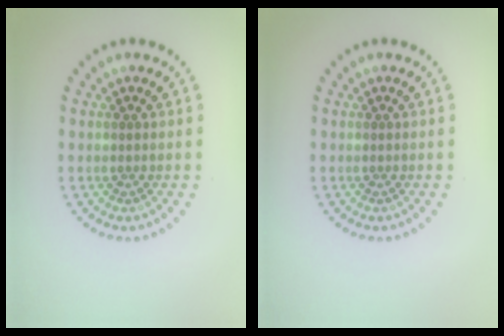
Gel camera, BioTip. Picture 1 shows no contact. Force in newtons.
{"total": 0.0}